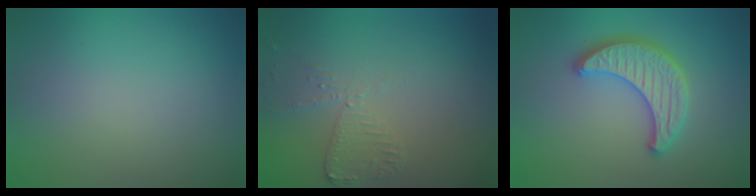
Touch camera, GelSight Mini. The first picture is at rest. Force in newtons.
{"total": 2.0, "press": 2.0, "slide": 0.3}
{"total": 4.2, "press": 3.9, "slide": 1.5}